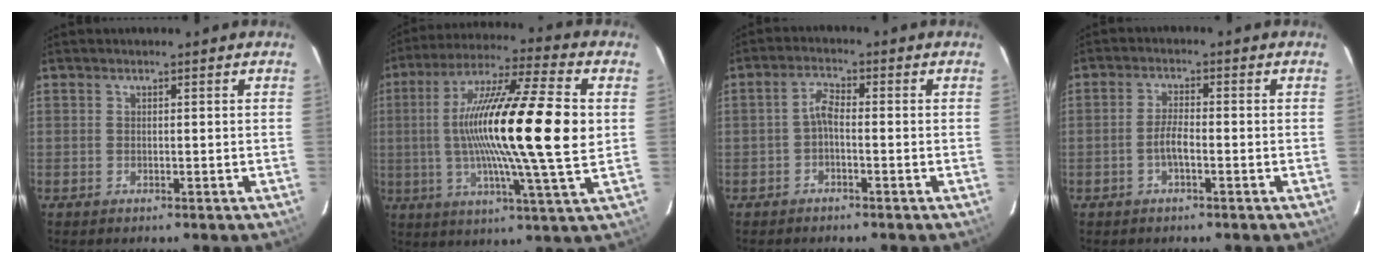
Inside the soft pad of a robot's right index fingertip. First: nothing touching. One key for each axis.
{"total": 22.4, "fx": 1.7, "fy": 1.0, "fz": 22.4, "tx": -0.389, "ty": 0.004, "tz": 0.015}
{"total": 2.5, "fx": -1.1, "fy": 0.8, "fz": 2.1, "tx": -0.047, "ty": 0.010, "tz": -0.024}
{"total": 2.9, "fx": -1.3, "fy": 0.6, "fz": 2.5, "tx": -0.054, "ty": 0.003, "tz": -0.024}